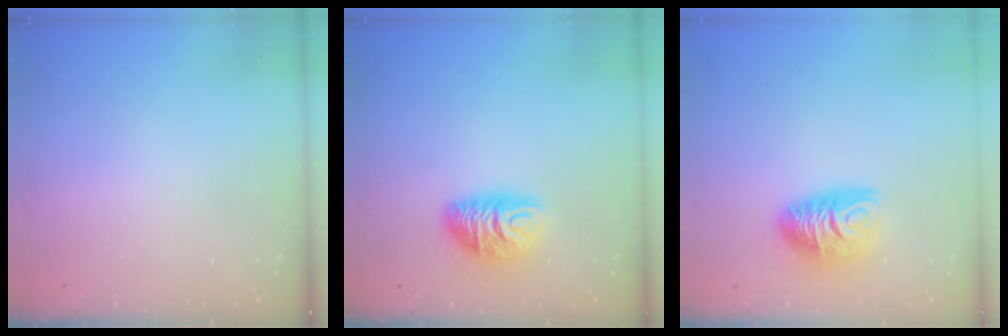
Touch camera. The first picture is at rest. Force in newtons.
{"total": 9.0, "press": 9.0, "slide": 0.3}
{"total": 10.0, "press": 9.9, "slide": 1.1}